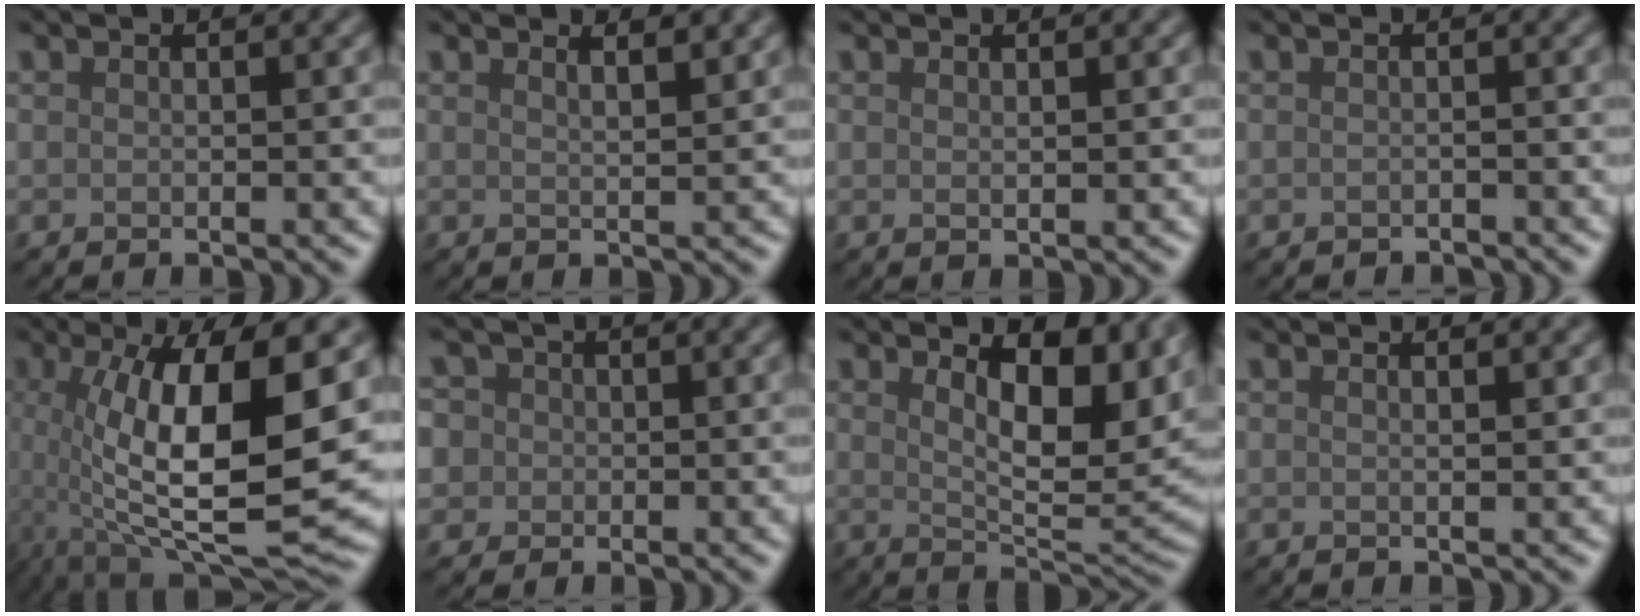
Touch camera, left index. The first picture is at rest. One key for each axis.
{"total": 3.0, "fx": 2.1, "fy": 1.1, "fz": 1.9, "tx": -0.003, "ty": 0.011, "tz": 0.005}
{"total": 0.7, "fx": 0.5, "fy": 0.1, "fz": 0.5, "tx": -0.009, "ty": -0.001, "tz": 0.009}
{"total": 1.0, "fx": -0.9, "fy": 0.0, "fz": 0.3, "tx": -0.004, "ty": -0.005, "tz": -0.018}
{"total": 12.8, "fx": 0.2, "fy": 3.5, "fz": 12.3, "tx": -0.202, "ty": -0.008, "tz": 0.003}
{"total": 5.9, "fx": 1.6, "fy": 5.2, "fz": 2.2, "tx": -0.039, "ty": 0.037, "tz": -0.007}
{"total": 10.3, "fx": 3.2, "fy": 3.8, "fz": 9.0, "tx": -0.132, "ty": 0.001, "tz": 0.052}
{"total": 1.5, "fx": 0.8, "fy": 0.5, "fz": 1.2, "tx": -0.009, "ty": 0.001, "tz": 0.001}